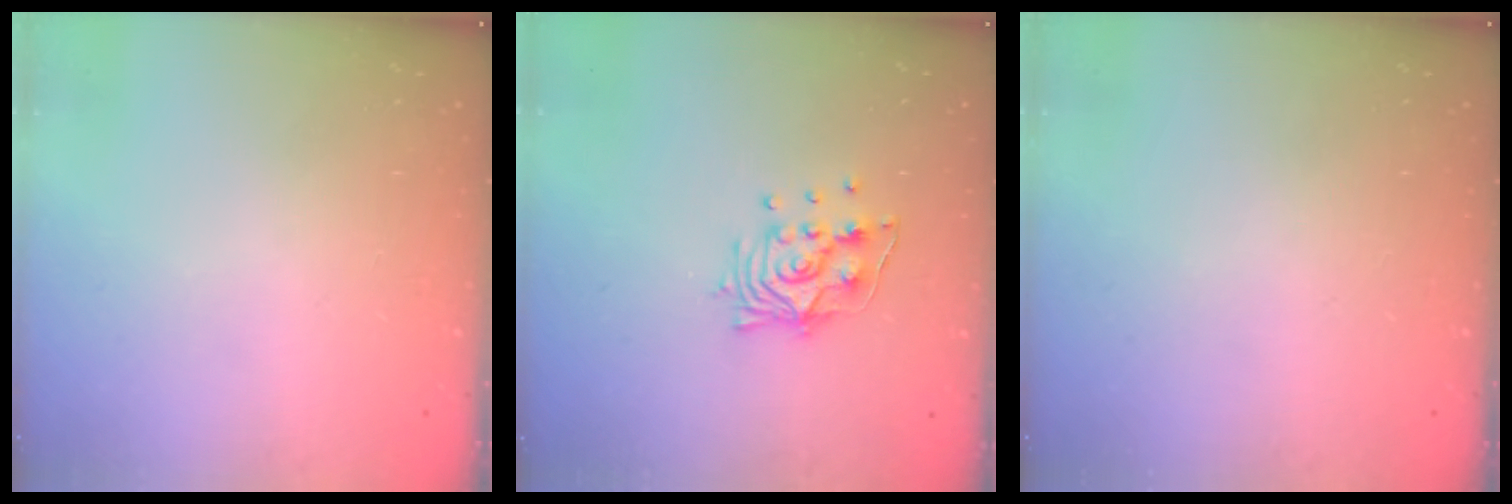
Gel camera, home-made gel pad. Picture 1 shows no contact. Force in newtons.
{"total": 11.1, "press": 11.1, "slide": 1.4}
{"total": 0.0}